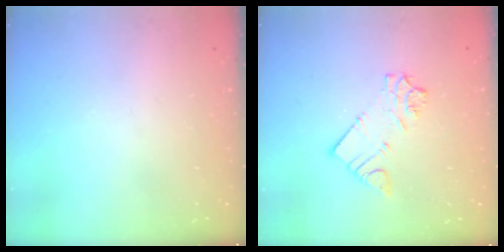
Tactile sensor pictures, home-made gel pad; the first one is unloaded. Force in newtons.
{"total": 6.3, "press": 6.3, "slide": 0.2}